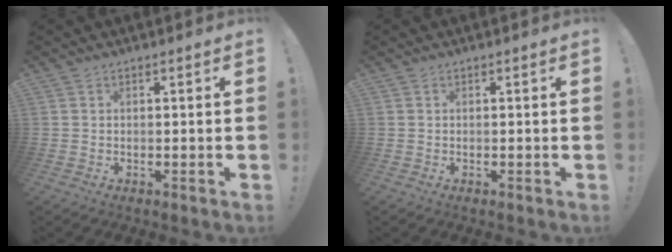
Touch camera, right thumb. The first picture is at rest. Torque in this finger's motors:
{"motor_torque": [0.00, 0.00, 0.00, 0.00, 0.00]}